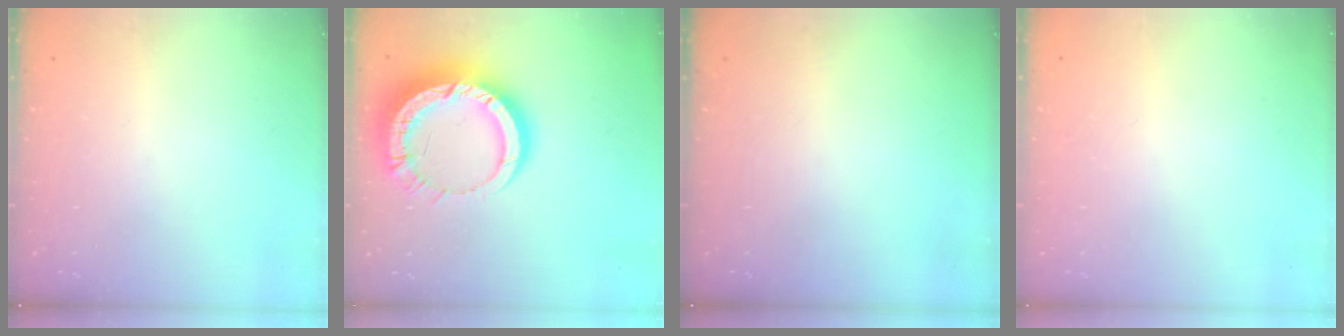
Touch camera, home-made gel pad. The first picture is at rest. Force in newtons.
{"total": 16.8, "press": 16.7, "slide": 1.7}
{"total": 0.0}
{"total": 2.6, "press": 2.6, "slide": 0.2}